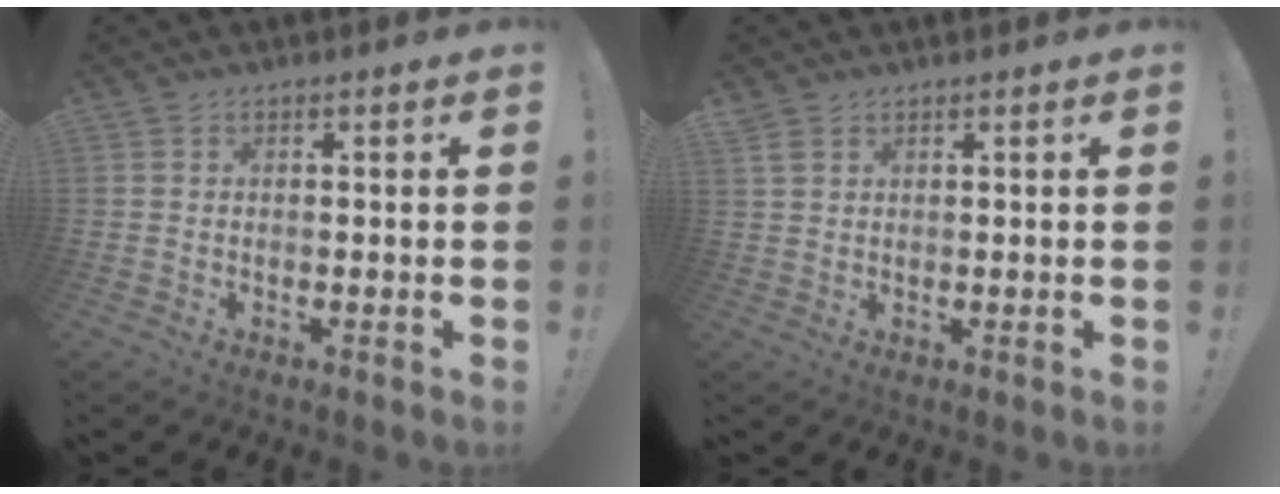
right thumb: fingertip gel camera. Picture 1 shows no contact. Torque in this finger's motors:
{"motor_torque": [0.04, 0.04, -0.37, 0.07, 0.06]}